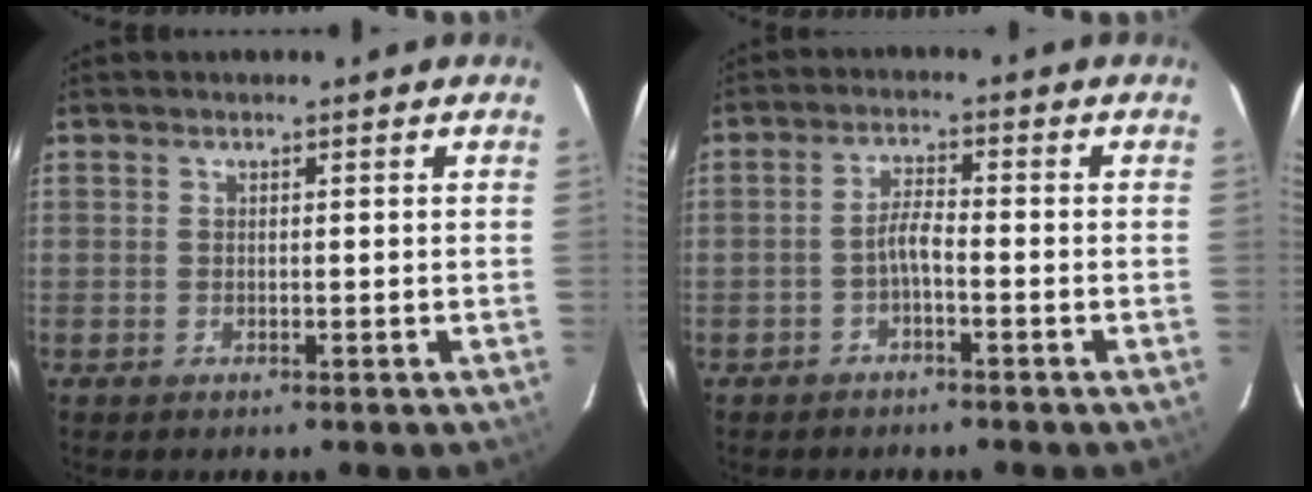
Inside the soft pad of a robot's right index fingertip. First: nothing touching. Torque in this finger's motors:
{"motor_torque": [0.46, -0.35, 0.34, 0.07]}